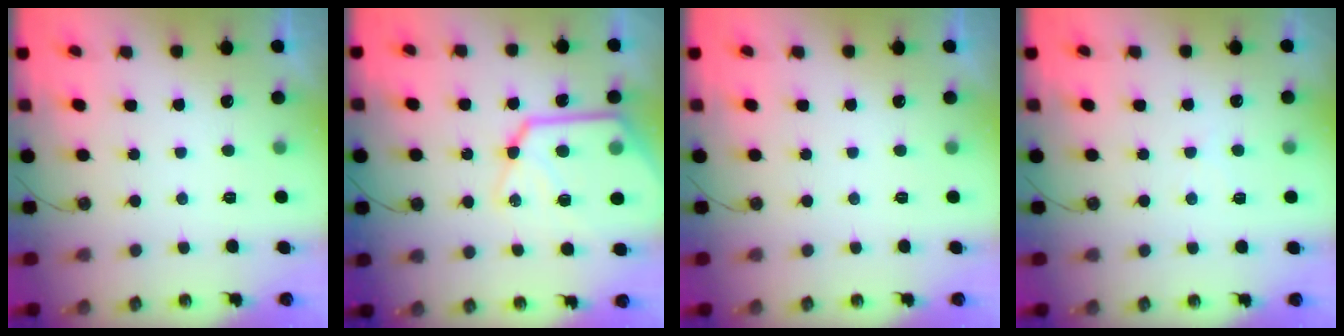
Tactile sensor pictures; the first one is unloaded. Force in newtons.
{"total": 20.1, "press": 20.0, "slide": 2.4}
{"total": 0.0}
{"total": 4.6, "press": 4.6, "slide": 0.6}